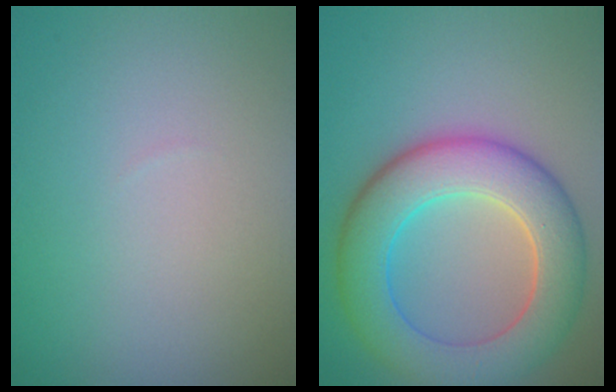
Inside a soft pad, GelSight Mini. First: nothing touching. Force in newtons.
{"total": 8.5, "press": 8.5, "slide": 0.4}